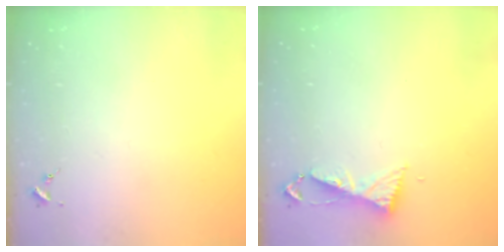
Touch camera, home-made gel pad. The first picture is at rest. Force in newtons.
{"total": 6.0, "press": 5.9, "slide": 0.7}